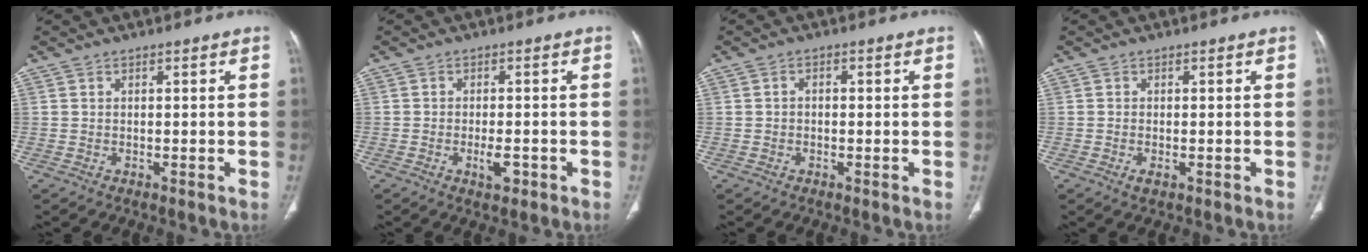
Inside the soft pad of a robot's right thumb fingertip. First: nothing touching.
{"total": 3.3, "force": [-1.3, 1.5, 2.6], "torque": [-0.040, 0.001, -0.017]}
{"total": 1.1, "force": [-0.2, 0.9, 0.6], "torque": [-0.006, 0.004, -0.006]}
{"total": 1.5, "force": [-0.6, 0.7, 1.2], "torque": [-0.025, -0.002, -0.010]}